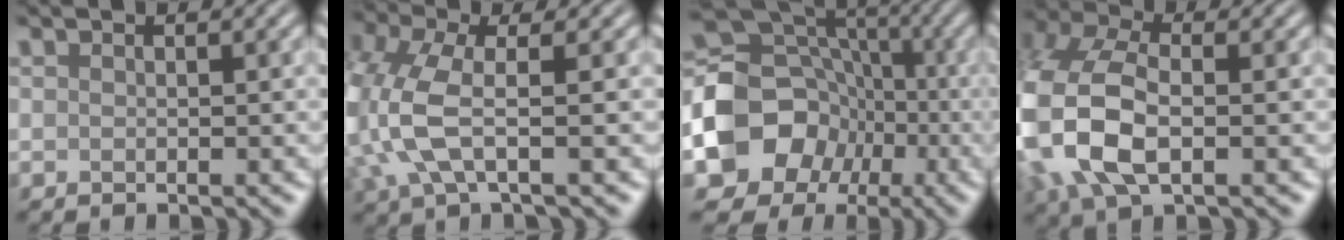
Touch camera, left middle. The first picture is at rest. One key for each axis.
{"total": 6.0, "fx": -0.6, "fy": 2.7, "fz": 5.3, "tx": -0.148, "ty": -0.001, "tz": -0.014}
{"total": 10.2, "fx": -3.0, "fy": 8.6, "fz": 4.7, "tx": -0.092, "ty": 0.005, "tz": -0.068}
{"total": 11.6, "fx": -2.3, "fy": 6.9, "fz": 9.0, "tx": -0.245, "ty": -0.012, "tz": -0.046}